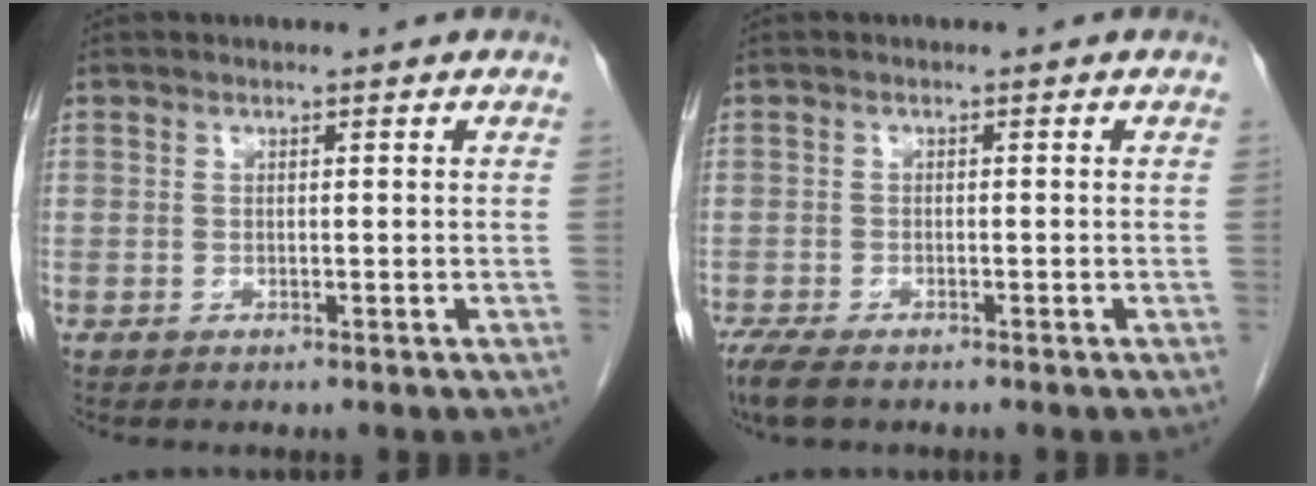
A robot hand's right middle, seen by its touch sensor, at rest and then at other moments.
{"total": 4.3, "force": [-3.3, 1.3, 2.5], "torque": [-0.055, -0.013, -0.051]}